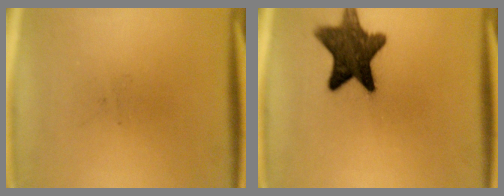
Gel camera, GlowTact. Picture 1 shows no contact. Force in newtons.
{"total": 12.3}